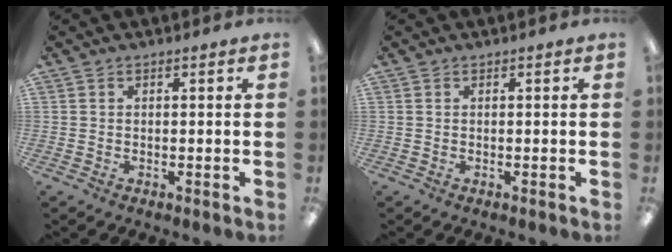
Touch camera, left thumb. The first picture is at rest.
{"total": 0.0}